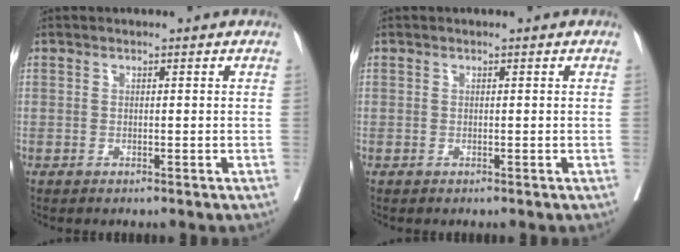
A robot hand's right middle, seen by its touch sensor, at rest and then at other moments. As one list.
[{"total": 0.0}]